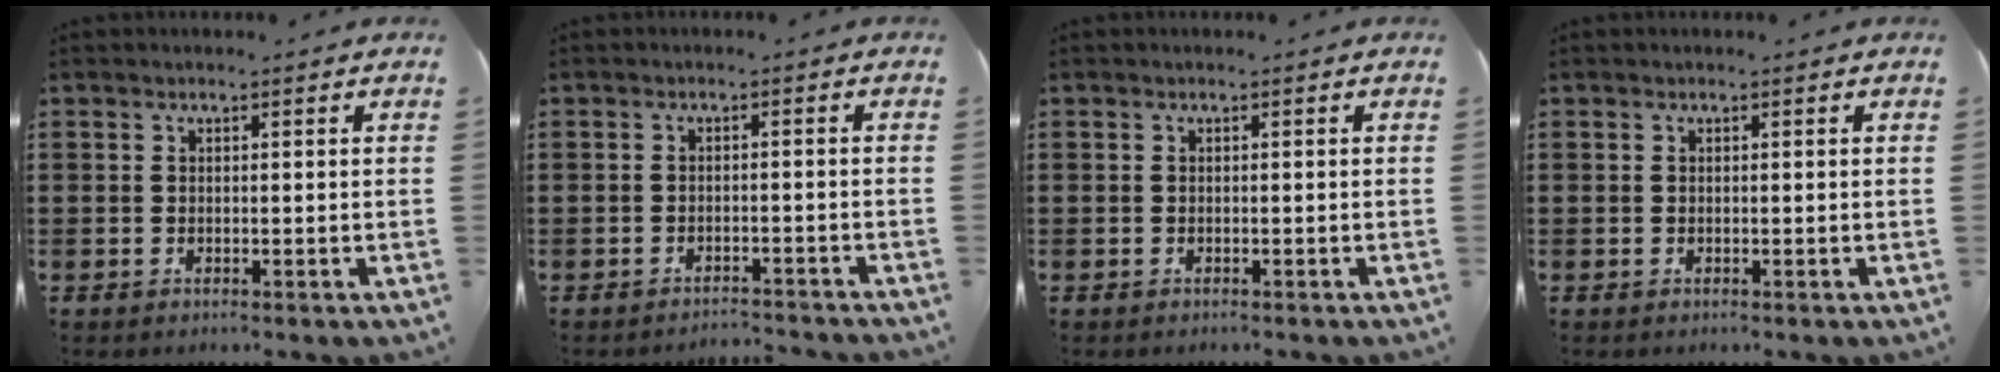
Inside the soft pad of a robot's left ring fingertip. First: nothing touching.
{"total": 1.9, "force": [-1.9, -0.1, 0.3], "torque": [-0.007, 0.002, -0.040]}
{"total": 0.0}
{"total": 0.0}